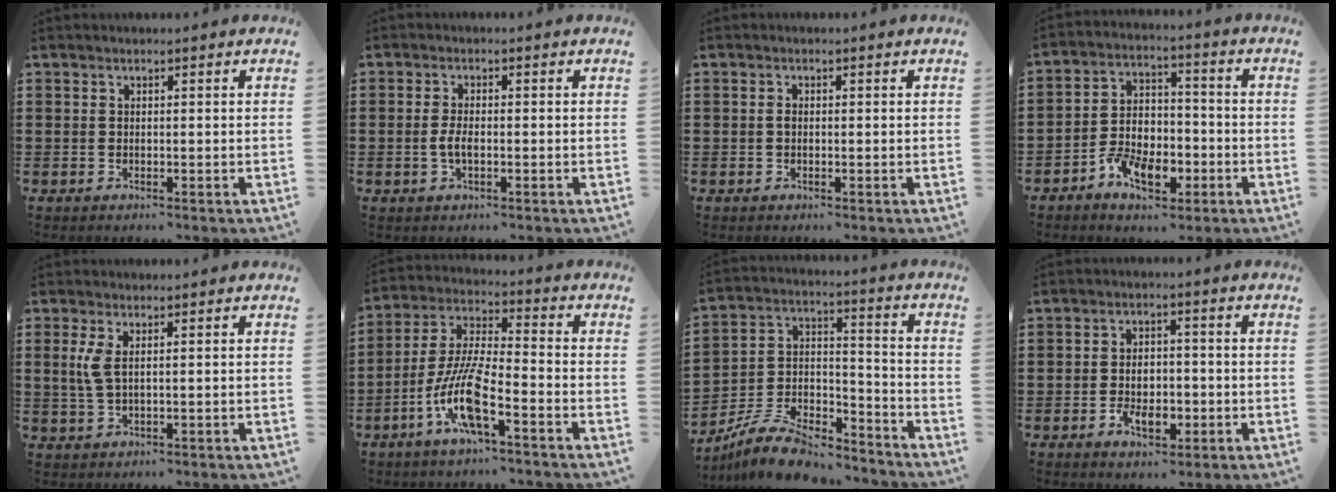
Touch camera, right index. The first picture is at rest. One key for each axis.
{"total": 2.6, "fx": -0.5, "fy": 0.9, "fz": 2.3, "tx": -0.058, "ty": -0.005, "tz": -0.014}
{"total": 0.8, "fx": -0.1, "fy": 0.5, "fz": 0.7, "tx": -0.015, "ty": 0.000, "tz": -0.003}
{"total": 7.6, "fx": -3.9, "fy": 4.5, "fz": 4.8, "tx": -0.098, "ty": 0.014, "tz": -0.069}
{"total": 3.3, "fx": 0.8, "fy": 1.2, "fz": 3.0, "tx": -0.077, "ty": 0.000, "tz": 0.008}
{"total": 10.6, "fx": -5.2, "fy": 1.9, "fz": 9.0, "tx": -0.210, "ty": -0.015, "tz": -0.104}
{"total": 9.1, "fx": -8.1, "fy": 2.6, "fz": 3.3, "tx": -0.072, "ty": 0.020, "tz": -0.161}
{"total": 5.3, "fx": -1.6, "fy": 3.0, "fz": 4.0, "tx": -0.062, "ty": -0.004, "tz": -0.030}